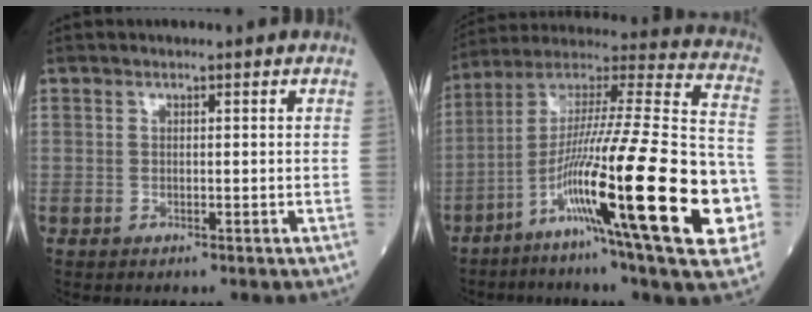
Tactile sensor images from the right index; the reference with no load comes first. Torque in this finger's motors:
{"motor_torque": [1.25, -0.89, 0.78, 0.21]}